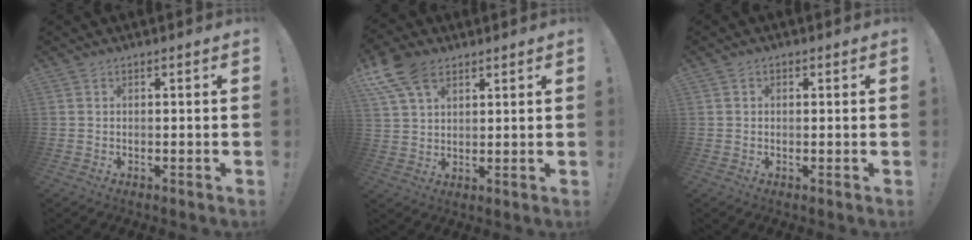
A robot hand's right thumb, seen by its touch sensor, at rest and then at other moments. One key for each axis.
{"total": 11.2, "fx": 6.2, "fy": 7.0, "fz": 6.2, "tx": -0.118, "ty": -0.018, "tz": 0.122}
{"total": 0.9, "fx": 0.0, "fy": 0.8, "fz": 0.5, "tx": -0.008, "ty": 0.003, "tz": 0.000}